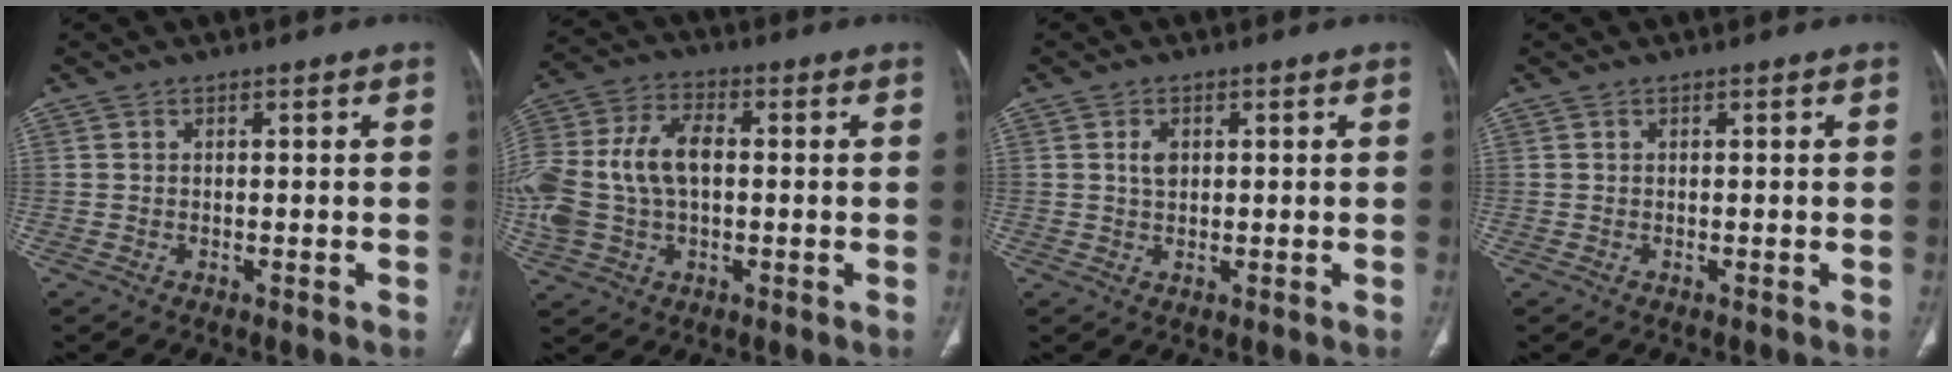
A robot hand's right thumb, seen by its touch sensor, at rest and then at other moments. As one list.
[{"total": 17.8, "force": [0.0, 11.6, 13.4], "torque": [-0.312, 0.024, 0.001]}, {"total": 2.4, "force": [0.6, 1.6, 1.7], "torque": [-0.028, 0.000, 0.012]}, {"total": 0.0}]